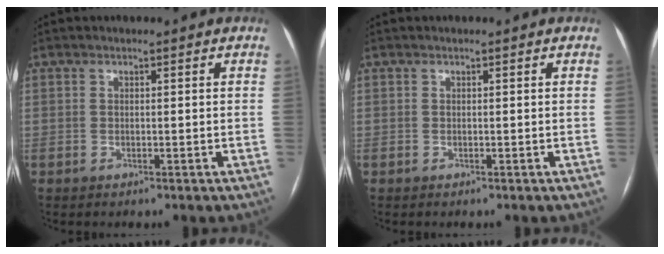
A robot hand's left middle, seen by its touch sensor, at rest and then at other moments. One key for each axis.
{"total": 0.0}